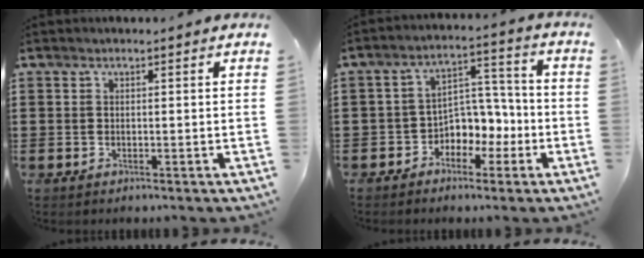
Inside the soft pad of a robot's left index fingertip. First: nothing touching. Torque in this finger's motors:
{"motor_torque": [0.20, 0.19, 0.19, 0.05]}